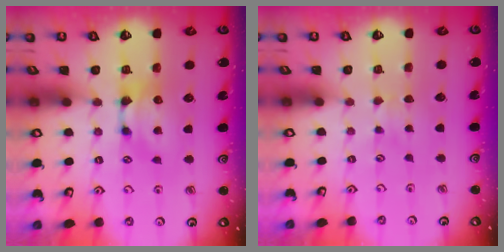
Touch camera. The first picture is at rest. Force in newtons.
{"total": 2.6, "press": 2.6, "slide": 0.4}